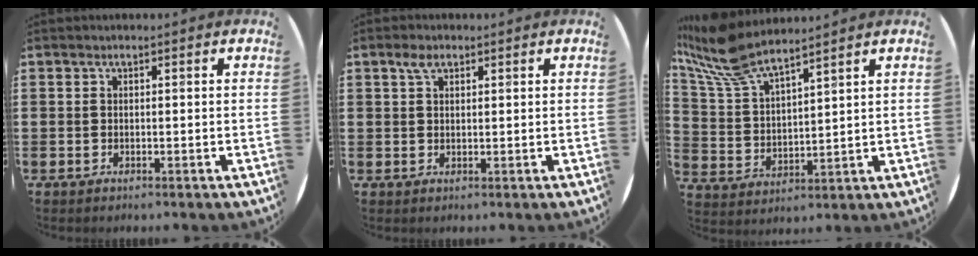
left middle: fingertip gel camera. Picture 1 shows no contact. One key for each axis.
{"total": 2.1, "fx": 1.5, "fy": 1.1, "fz": 1.1, "tx": -0.017, "ty": 0.001, "tz": 0.025}
{"total": 9.1, "fx": 7.9, "fy": 1.9, "fz": 4.1, "tx": -0.109, "ty": -0.023, "tz": 0.146}